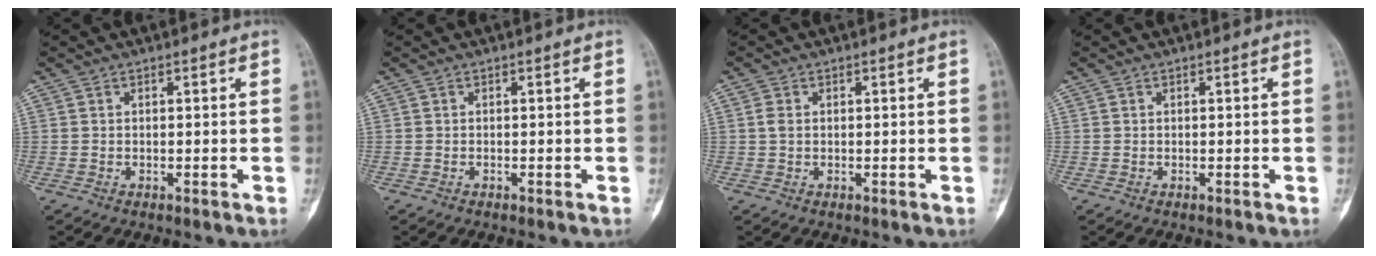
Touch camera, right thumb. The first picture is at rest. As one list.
[{"total": 0.0}, {"total": 1.4, "force": [0.3, 1.0, 1.0], "torque": [-0.019, 0.004, 0.006]}, {"total": 0.0}]